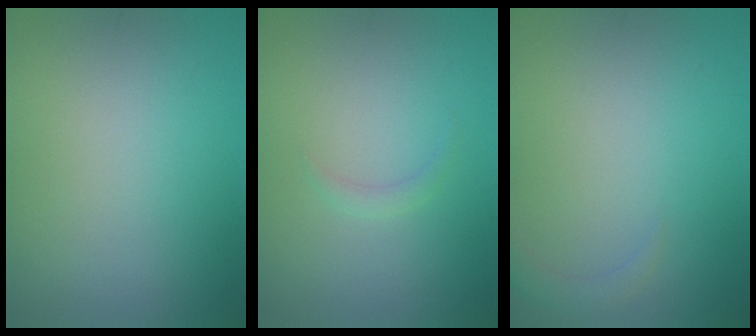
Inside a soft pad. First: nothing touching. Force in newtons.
{"total": 0.8, "press": 0.8, "slide": 0.0}
{"total": 1.3, "press": 1.3, "slide": 0.2}